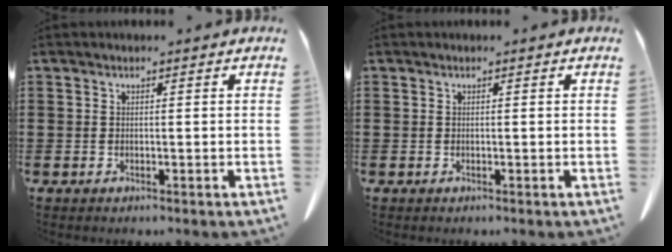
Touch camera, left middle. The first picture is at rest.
{"total": 0.0}